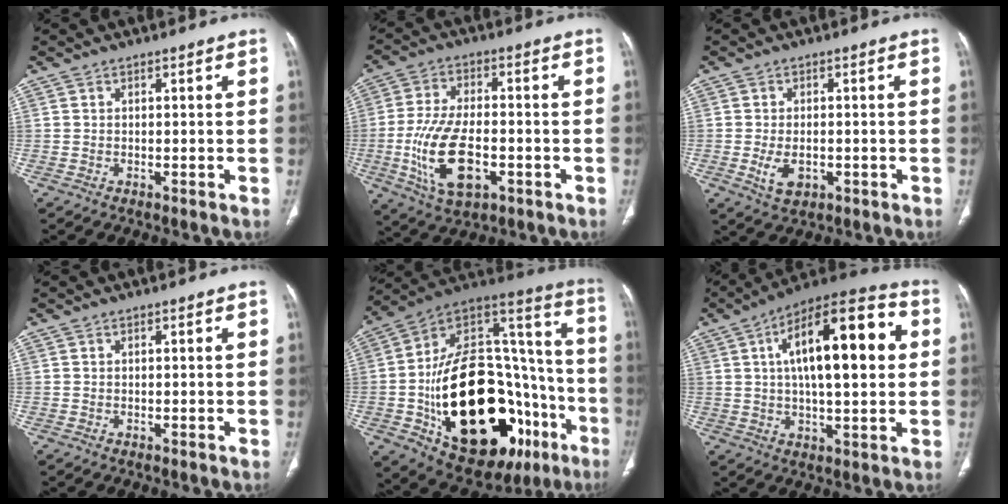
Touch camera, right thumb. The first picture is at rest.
{"total": 14.3, "force": [-3.6, 7.3, 11.8], "torque": [-0.227, 0.007, -0.057]}
{"total": 4.9, "force": [-1.2, 3.0, 3.8], "torque": [-0.068, -0.001, -0.012]}
{"total": 0.0}
{"total": 42.6, "force": [-13.2, 22.2, 33.8], "torque": [-0.488, 0.055, -0.188]}
{"total": 21.4, "force": [4.3, 8.1, 19.3], "torque": [-0.282, 0.022, 0.056]}